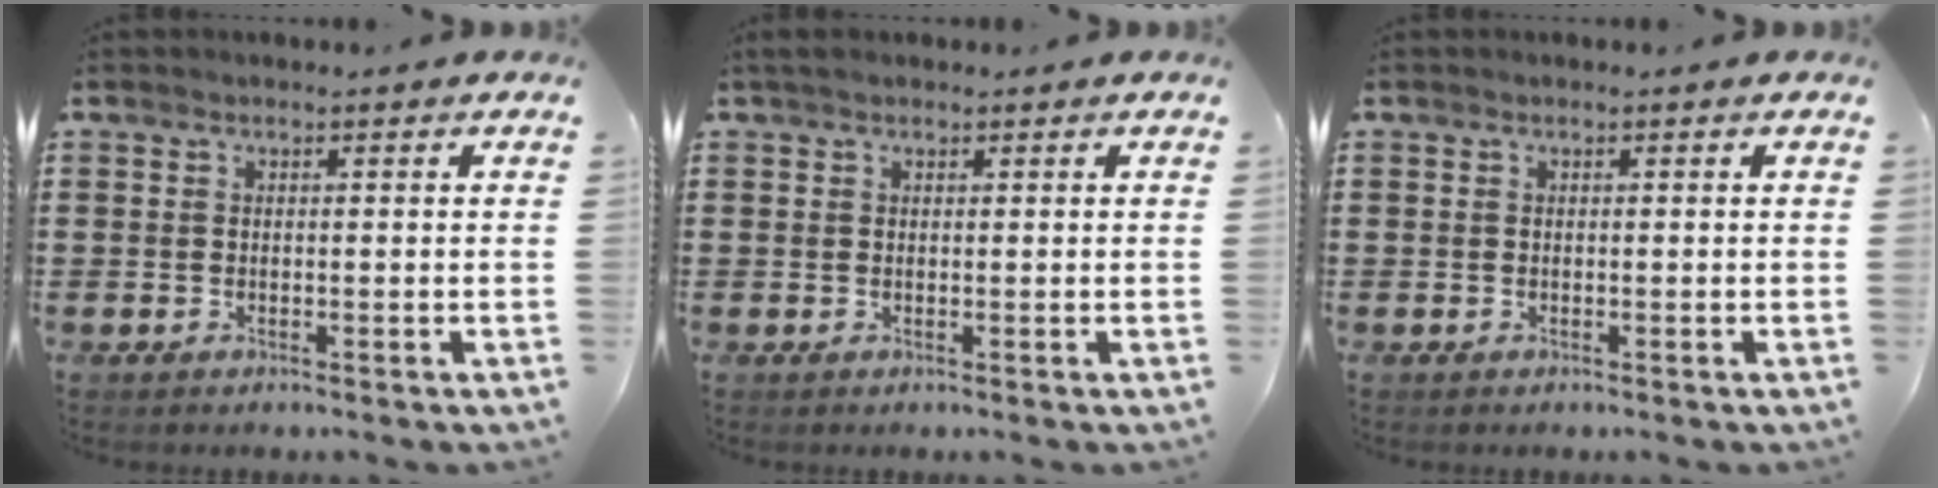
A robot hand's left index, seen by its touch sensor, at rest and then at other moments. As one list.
[{"total": 0.8, "force": [0.5, 0.4, 0.5], "torque": [-0.011, 0.004, 0.009]}, {"total": 0.0}]